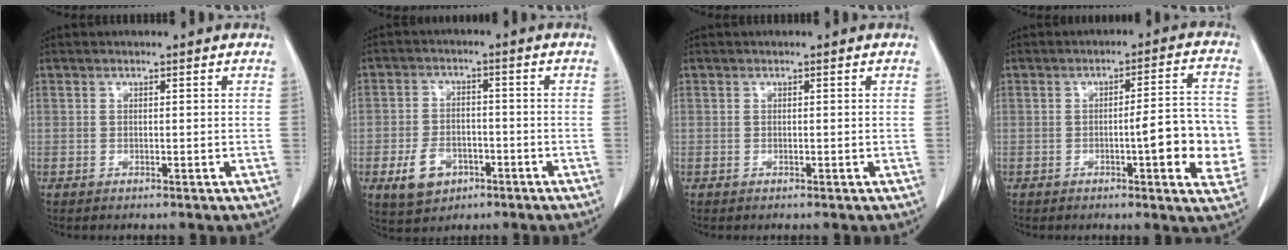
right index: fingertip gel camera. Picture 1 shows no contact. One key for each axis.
{"total": 6.6, "fx": -2.9, "fy": 4.7, "fz": 3.5, "tx": -0.071, "ty": 0.005, "tz": -0.040}
{"total": 0.0}
{"total": 10.0, "fx": -2.0, "fy": 1.8, "fz": 9.6, "tx": -0.114, "ty": 0.014, "tz": -0.025}